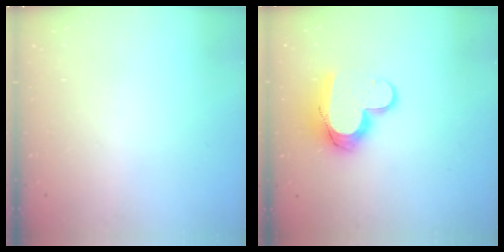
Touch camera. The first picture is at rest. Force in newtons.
{"total": 12.4, "press": 12.4, "slide": 0.6}